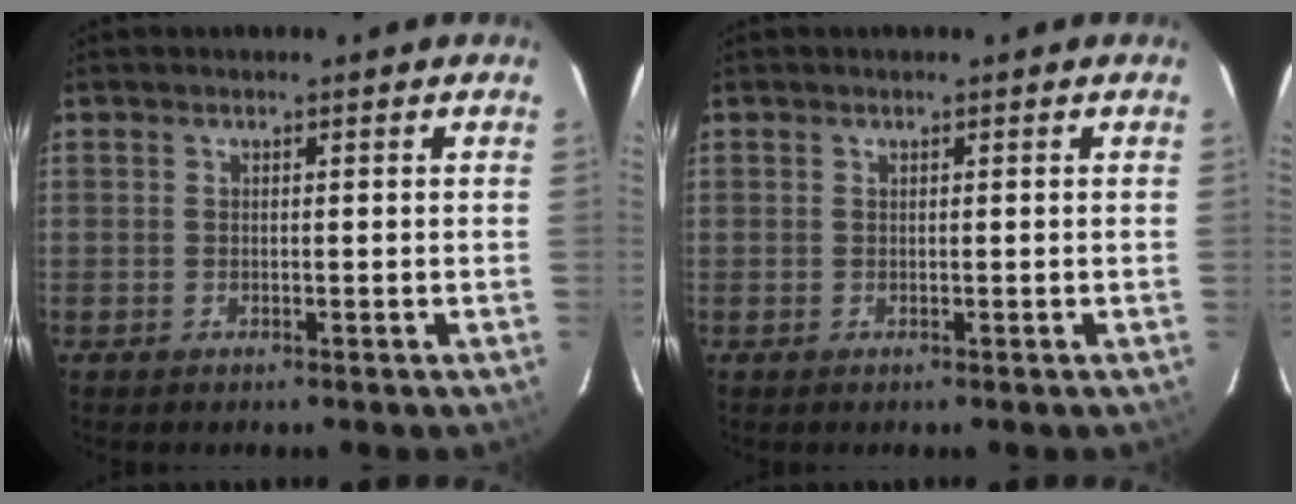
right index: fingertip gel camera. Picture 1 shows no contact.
{"total": 0.0}